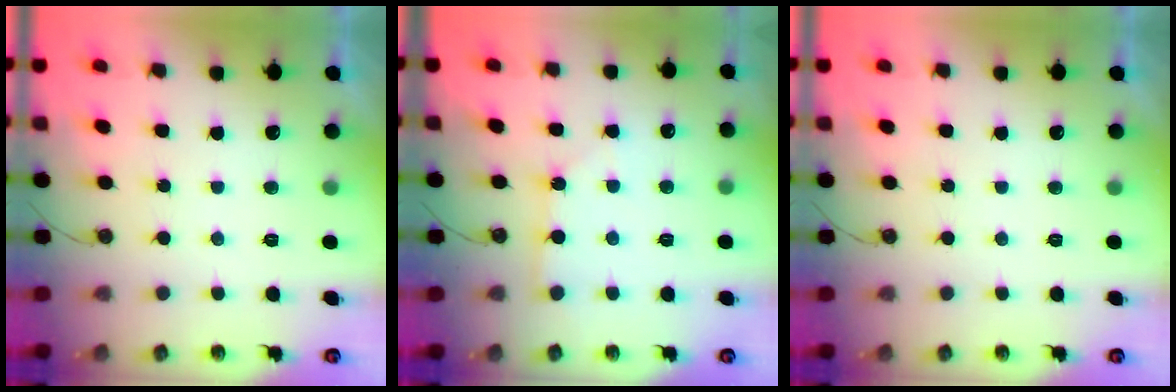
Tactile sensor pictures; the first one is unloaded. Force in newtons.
{"total": 2.0, "press": 2.0, "slide": 0.3}
{"total": 0.0}